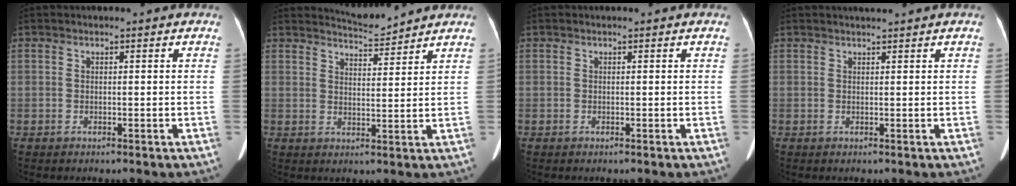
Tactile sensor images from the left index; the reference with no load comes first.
{"total": 4.9, "force": [4.9, -0.3, 0.0], "torque": [-0.012, -0.004, 0.078]}
{"total": 0.0}
{"total": 1.5, "force": [1.4, -0.3, 0.3], "torque": [-0.005, 0.011, 0.029]}